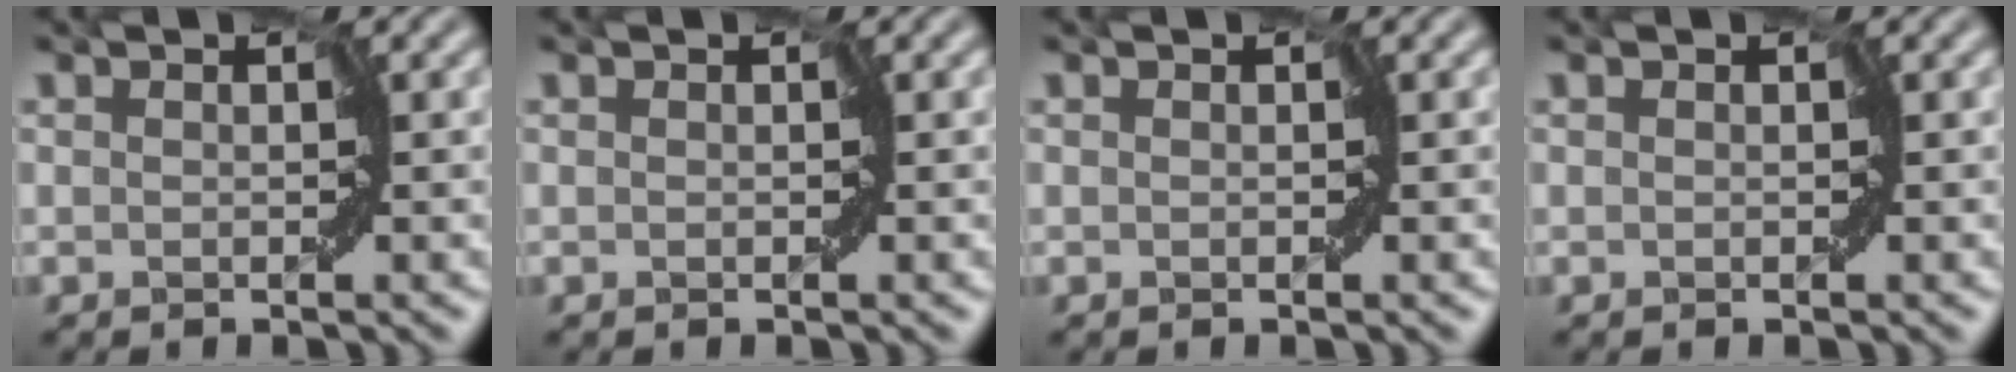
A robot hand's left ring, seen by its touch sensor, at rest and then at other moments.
{"total": 0.0}
{"total": 0.0}
{"total": 0.0}